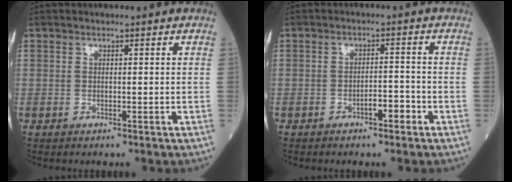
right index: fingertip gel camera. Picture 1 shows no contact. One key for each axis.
{"total": 2.8, "fx": -1.7, "fy": 0.8, "fz": 2.1, "tx": -0.027, "ty": 0.006, "tz": -0.030}